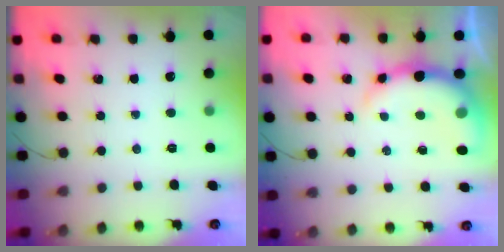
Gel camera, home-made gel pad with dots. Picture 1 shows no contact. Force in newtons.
{"total": 8.7, "press": 8.5, "slide": 1.8}